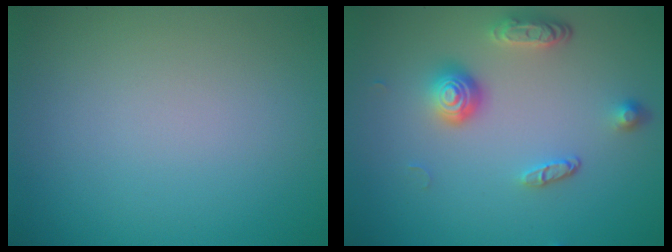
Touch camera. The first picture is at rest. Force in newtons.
{"total": 3.7, "press": 2.7, "slide": 2.6}